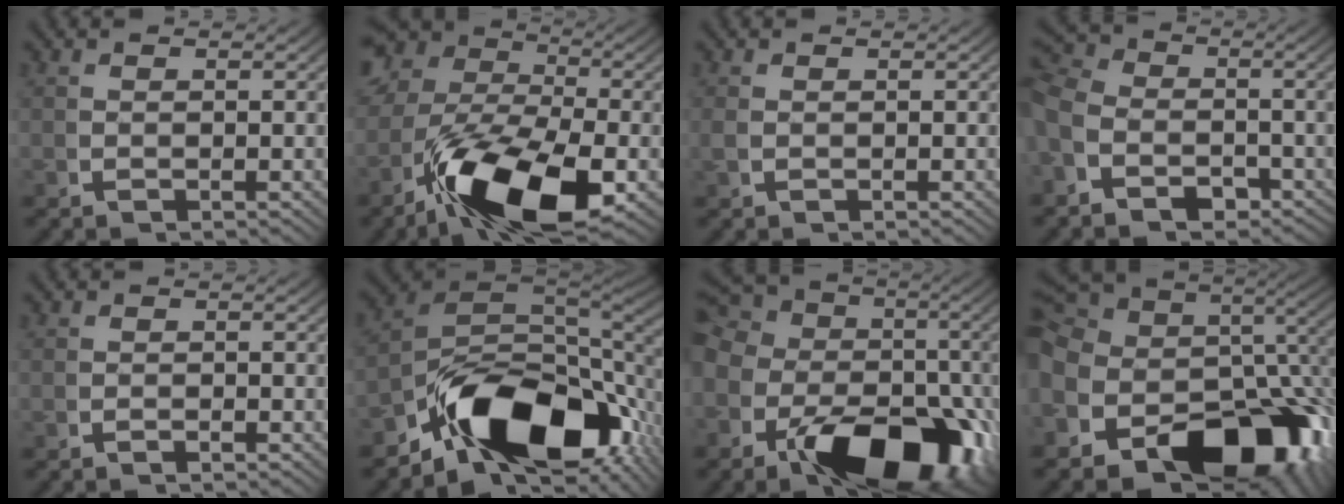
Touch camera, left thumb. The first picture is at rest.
{"total": 14.1, "force": [-2.2, 8.7, 10.9], "torque": [-0.203, -0.031, -0.028]}
{"total": 0.8, "force": [0.0, 0.6, 0.5], "torque": [-0.019, -0.004, 0.004]}
{"total": 7.1, "force": [-1.4, 5.9, 3.7], "torque": [-0.069, -0.020, -0.028]}
{"total": 0.6, "force": [-0.5, 0.3, 0.2], "torque": [-0.004, -0.001, -0.013]}
{"total": 20.5, "force": [-4.2, 12.1, 16.0], "torque": [-0.288, -0.061, -0.047]}
{"total": 18.2, "force": [-1.4, 12.6, 13.1], "torque": [-0.210, -0.037, -0.017]}
{"total": 20.2, "force": [-1.5, 13.4, 14.9], "torque": [-0.257, -0.042, -0.008]}